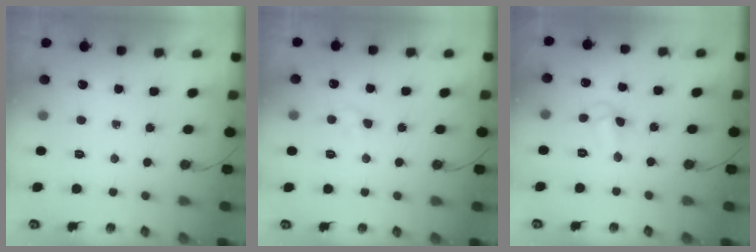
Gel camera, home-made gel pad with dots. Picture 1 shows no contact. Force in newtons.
{"total": 3.2, "press": 3.1, "slide": 0.5}
{"total": 5.0, "press": 5.0, "slide": 0.5}